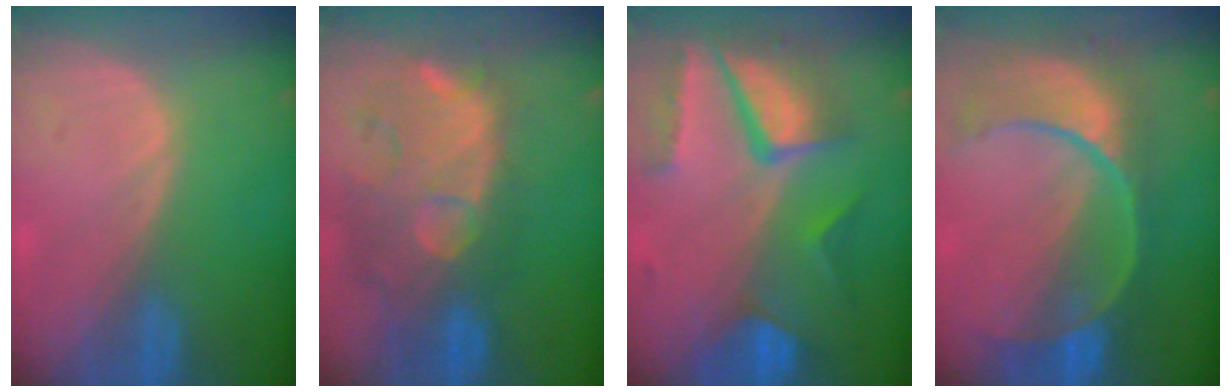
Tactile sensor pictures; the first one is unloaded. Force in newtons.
{"total": 12.2, "press": 11.0, "slide": 5.2}
{"total": 10.4, "press": 8.8, "slide": 5.6}
{"total": 11.2, "press": 9.4, "slide": 6.1}